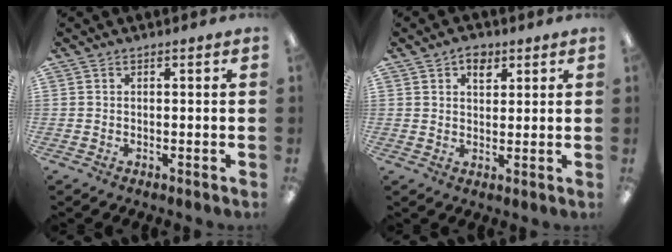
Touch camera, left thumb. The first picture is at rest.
{"total": 3.8, "force": [2.4, 2.4, 1.8], "torque": [-0.017, -0.005, 0.038]}